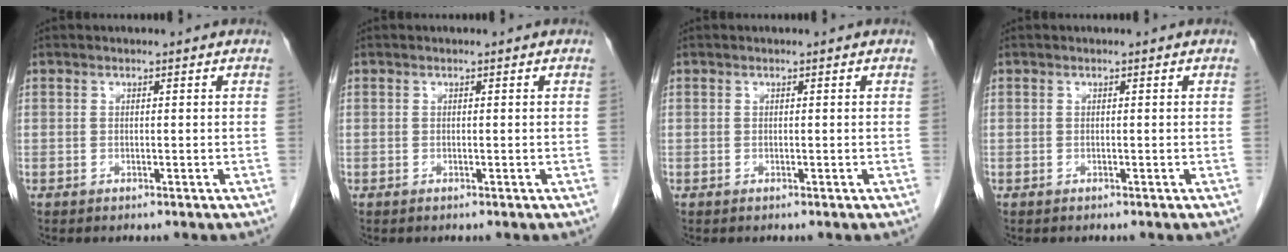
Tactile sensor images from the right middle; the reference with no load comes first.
{"total": 0.0}
{"total": 0.0}
{"total": 0.0}